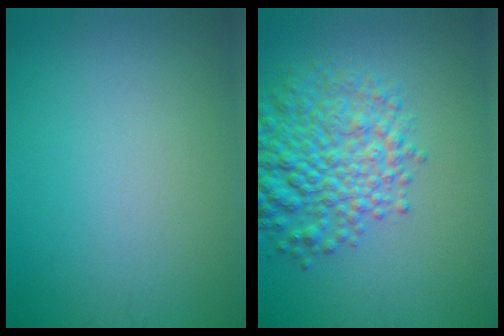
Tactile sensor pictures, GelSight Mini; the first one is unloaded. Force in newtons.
{"total": 7.0, "press": 7.0, "slide": 0.3}